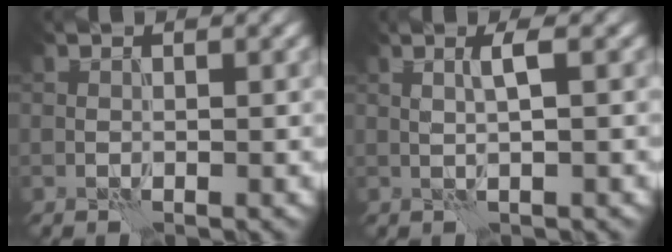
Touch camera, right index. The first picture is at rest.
{"total": 1.7, "force": [0.4, 0.1, 1.6], "torque": [-0.033, 0.004, 0.005]}